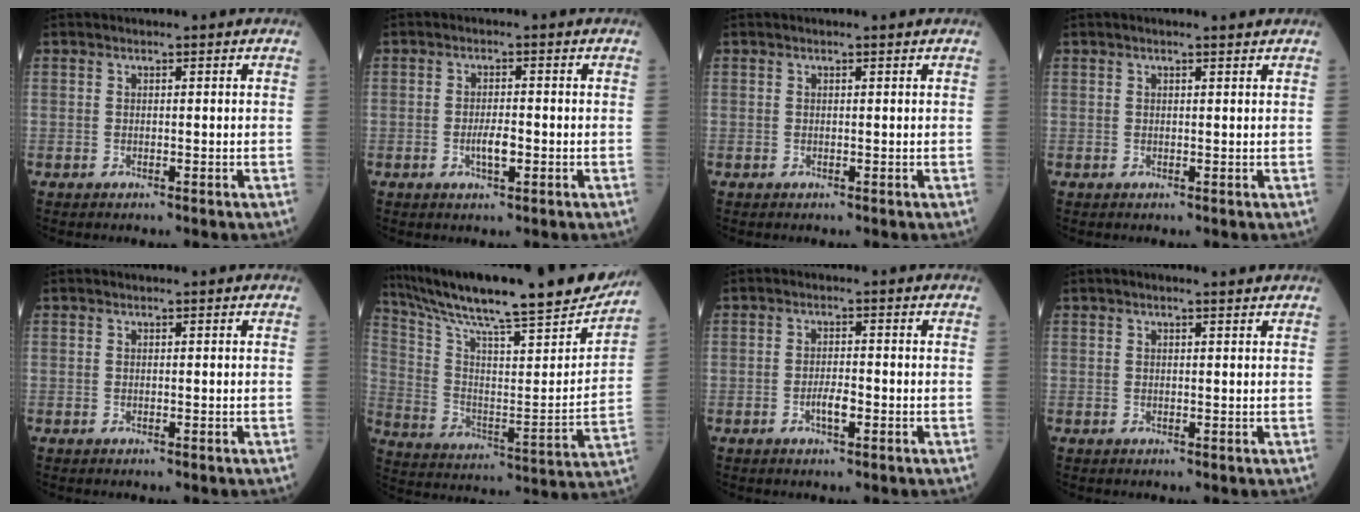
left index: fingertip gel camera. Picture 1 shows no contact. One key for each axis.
{"total": 2.8, "fx": -0.8, "fy": 0.7, "fz": 2.6, "tx": -0.052, "ty": 0.000, "tz": -0.013}
{"total": 0.8, "fx": 0.7, "fy": -0.1, "fz": 0.3, "tx": -0.009, "ty": 0.000, "tz": 0.011}
{"total": 2.0, "fx": 1.7, "fy": -0.1, "fz": 1.0, "tx": -0.016, "ty": 0.010, "tz": 0.022}
{"total": 0.0}
{"total": 27.1, "fx": 23.1, "fy": 2.1, "fz": 14.0, "tx": -0.239, "ty": -0.033, "tz": 0.338}
{"total": 2.4, "fx": -1.0, "fy": 0.5, "fz": 2.1, "tx": -0.038, "ty": 0.001, "tz": -0.018}
{"total": 2.3, "fx": 1.9, "fy": 0.1, "fz": 1.4, "tx": -0.021, "ty": 0.016, "tz": 0.026}